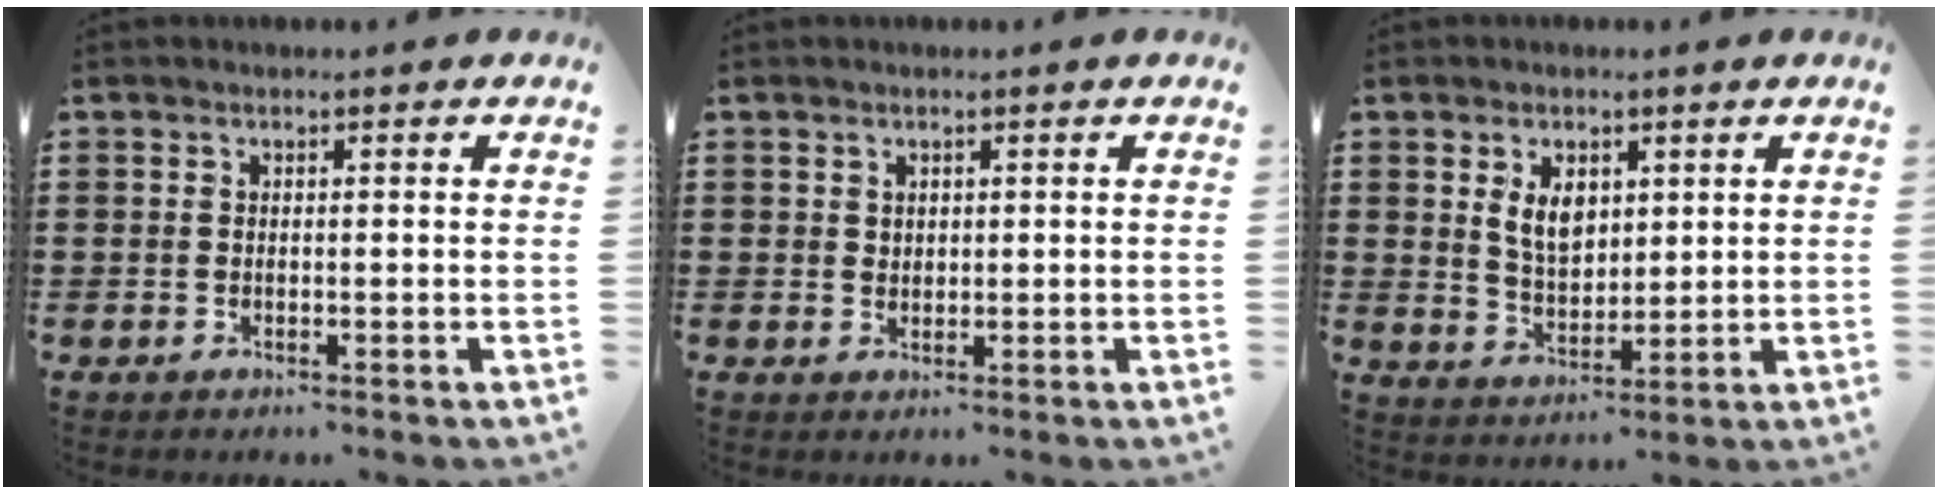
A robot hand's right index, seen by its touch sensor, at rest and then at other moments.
{"total": 1.1, "force": [0.9, 0.6, 0.1], "torque": [-0.004, 0.002, 0.019]}
{"total": 5.1, "force": [1.8, 3.5, 3.3], "torque": [-0.069, 0.009, 0.030]}